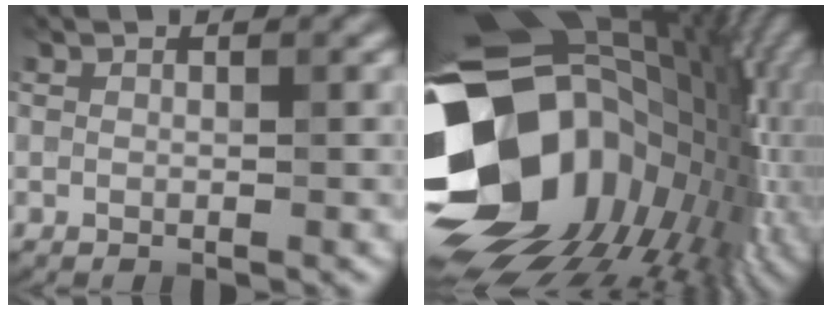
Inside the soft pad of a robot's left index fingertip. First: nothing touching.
{"total": 19.7, "force": [-1.1, 14.7, 13.1], "torque": [-0.267, -0.034, 0.010]}